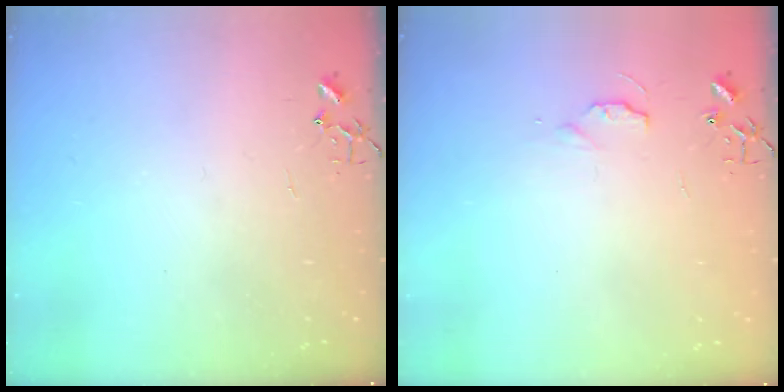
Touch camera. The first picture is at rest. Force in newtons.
{"total": 3.8, "press": 3.7, "slide": 0.5}